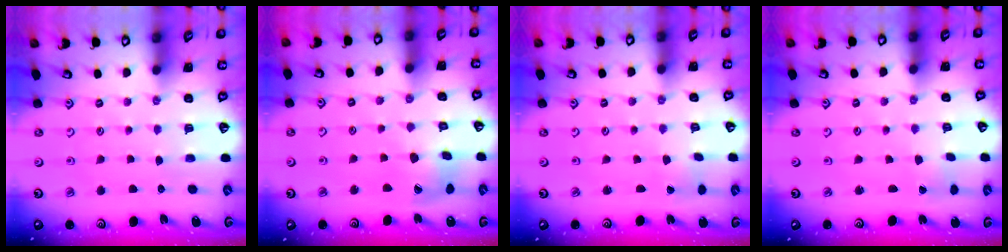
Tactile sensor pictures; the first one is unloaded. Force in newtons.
{"total": 14.4, "press": 14.3, "slide": 1.7}
{"total": 0.8, "press": 0.8, "slide": 0.1}
{"total": 0.9, "press": 0.8, "slide": 0.4}